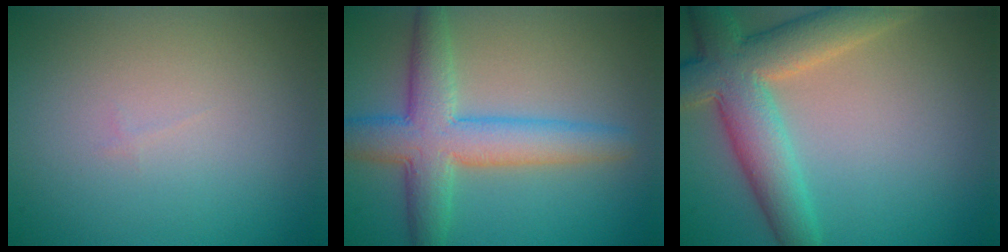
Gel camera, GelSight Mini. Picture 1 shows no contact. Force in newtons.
{"total": 6.5, "press": 6.5, "slide": 0.2}
{"total": 7.7, "press": 7.7, "slide": 0.8}